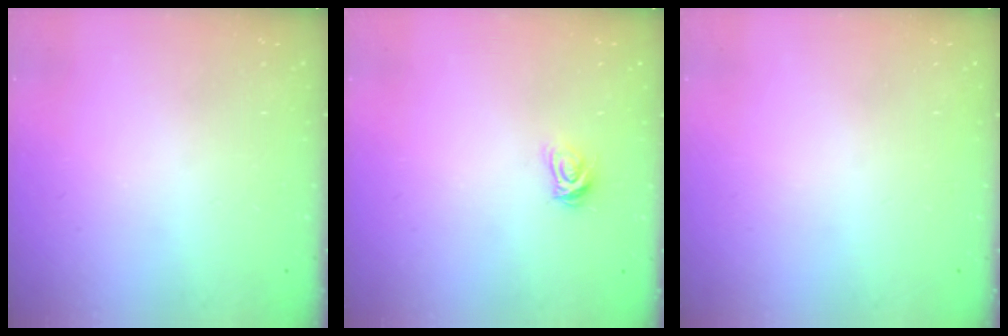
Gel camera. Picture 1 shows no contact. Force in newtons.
{"total": 5.6, "press": 5.6, "slide": 0.4}
{"total": 0.0}